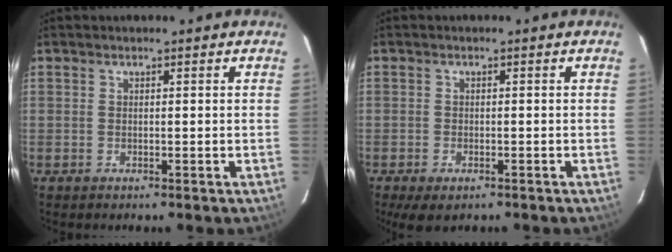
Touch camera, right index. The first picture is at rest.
{"total": 4.4, "force": [-2.8, 2.2, 2.5], "torque": [-0.055, -0.017, -0.046]}